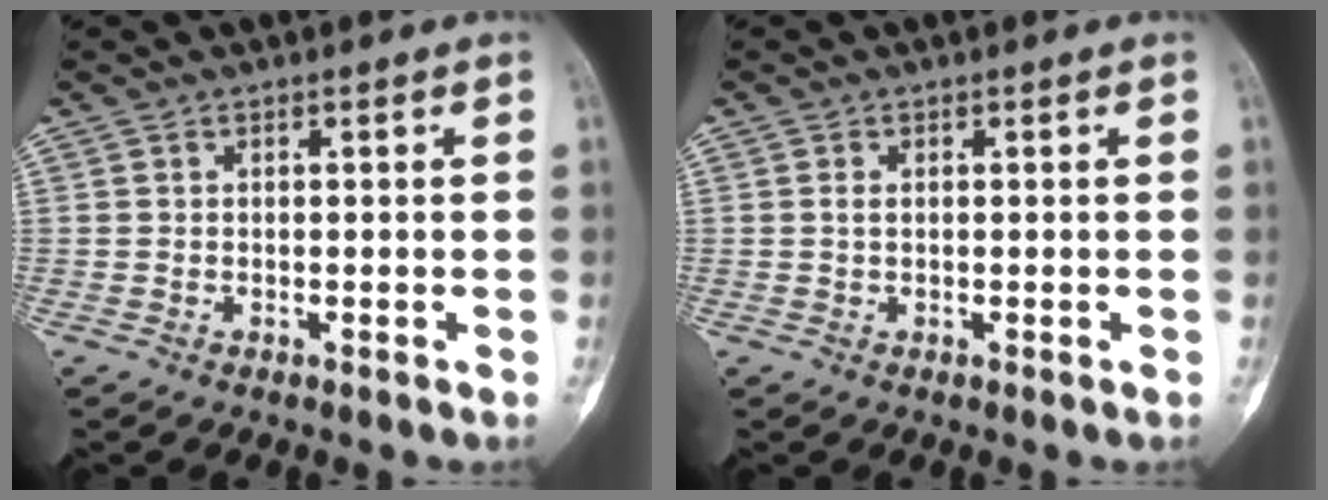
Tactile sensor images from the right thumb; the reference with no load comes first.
{"total": 0.7, "force": [0.1, 0.4, 0.6], "torque": [-0.016, 0.002, 0.002]}